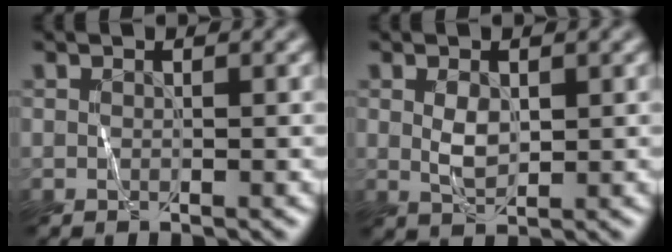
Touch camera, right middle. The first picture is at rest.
{"total": 1.8, "force": [0.4, 1.0, 1.4], "torque": [-0.037, 0.000, 0.014]}